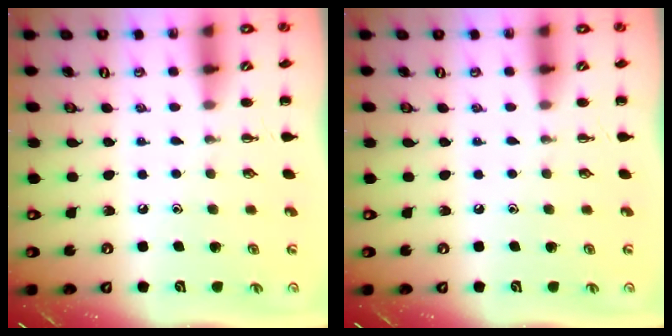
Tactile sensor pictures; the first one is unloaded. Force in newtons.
{"total": 0.0}